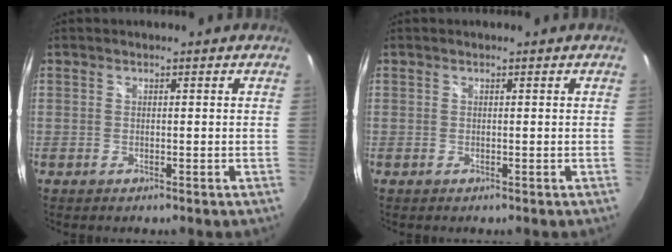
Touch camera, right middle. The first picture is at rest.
{"total": 0.0}